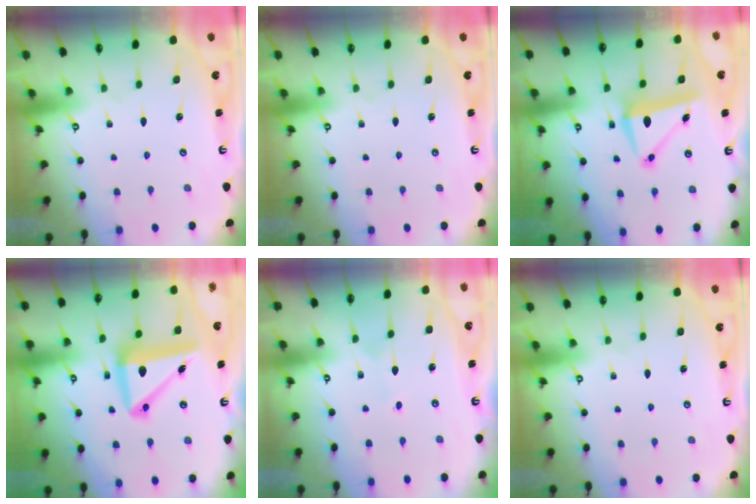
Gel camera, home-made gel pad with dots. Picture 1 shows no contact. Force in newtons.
{"total": 0.0}
{"total": 10.7, "press": 10.6, "slide": 1.2}
{"total": 13.7, "press": 13.5, "slide": 2.1}
{"total": 2.1, "press": 2.1, "slide": 0.1}
{"total": 0.0}